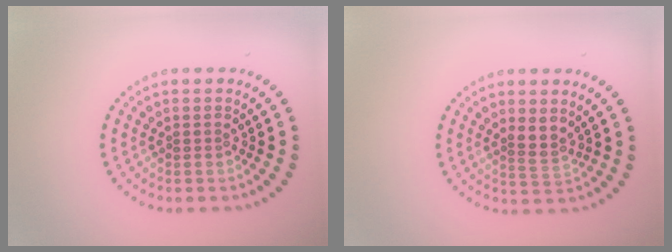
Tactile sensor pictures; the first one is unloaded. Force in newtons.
{"total": 1.9, "press": 1.6, "slide": 1.1}